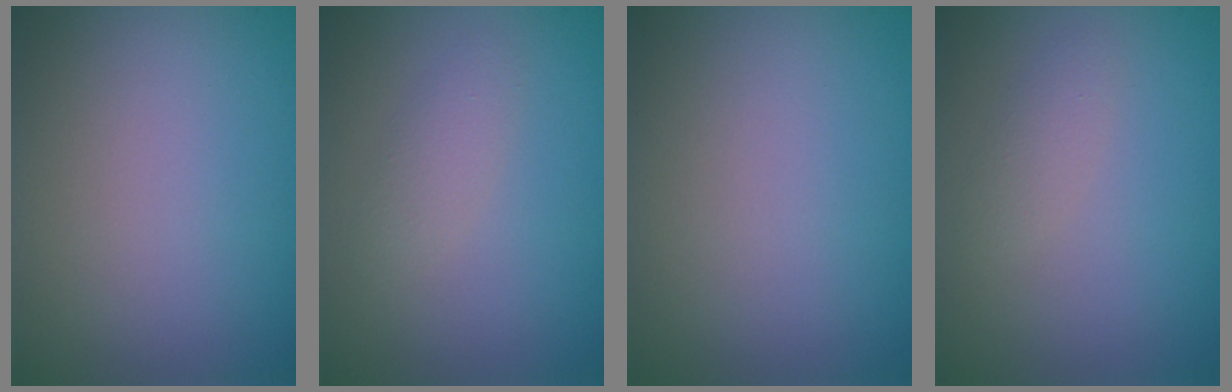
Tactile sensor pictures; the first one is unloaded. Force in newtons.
{"total": 1.5, "press": 1.5, "slide": 0.0}
{"total": 0.0}
{"total": 1.3, "press": 1.3, "slide": 0.0}